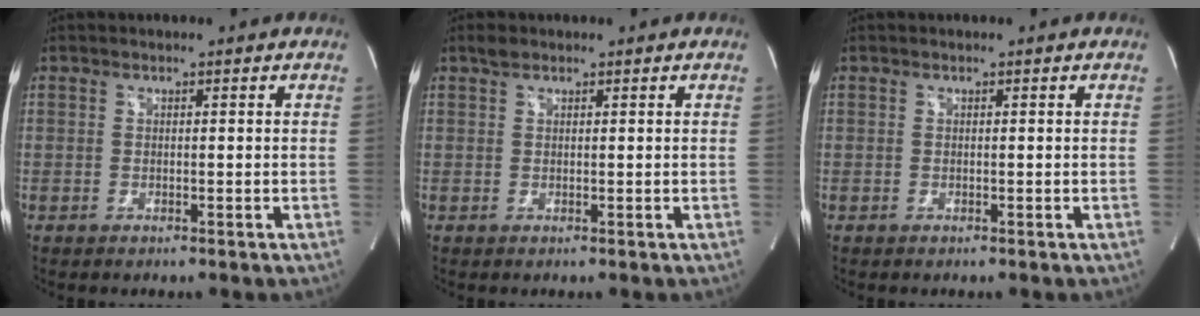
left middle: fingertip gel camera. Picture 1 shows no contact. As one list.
[{"total": 1.2, "force": [0.9, 0.5, 0.5], "torque": [-0.012, 0.009, 0.017]}, {"total": 0.0}]